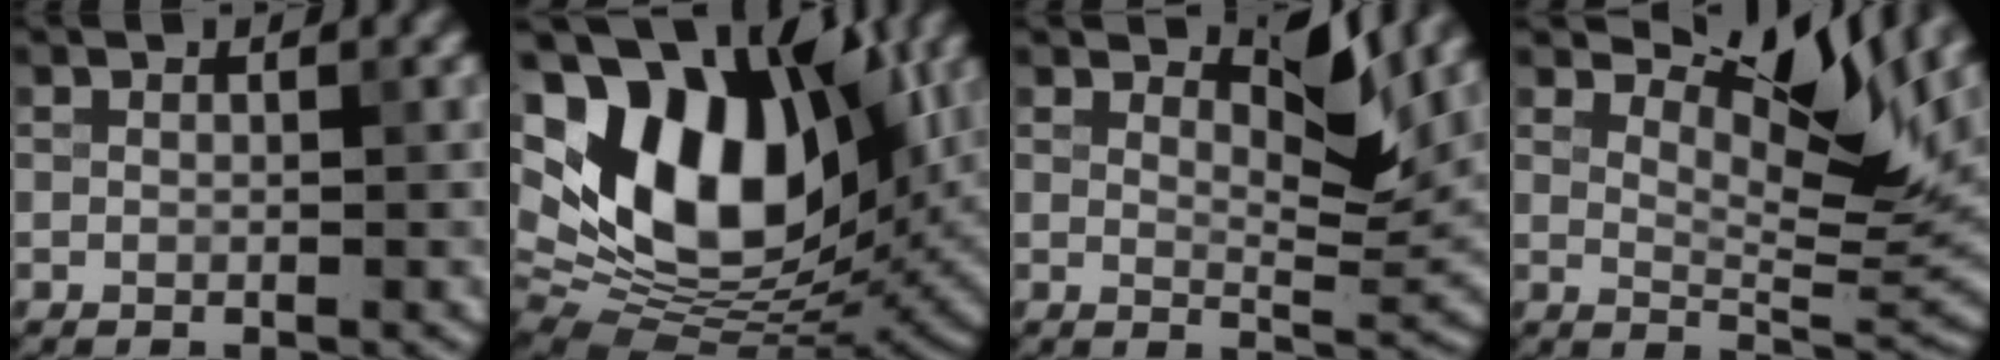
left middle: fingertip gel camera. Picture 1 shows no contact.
{"total": 15.6, "force": [3.5, 9.7, 11.7], "torque": [-0.228, 0.023, 0.072]}
{"total": 3.0, "force": [2.2, 0.2, 2.0], "torque": [-0.048, -0.005, 0.051]}
{"total": 7.4, "force": [4.5, 1.9, 5.6], "torque": [-0.097, 0.001, 0.097]}